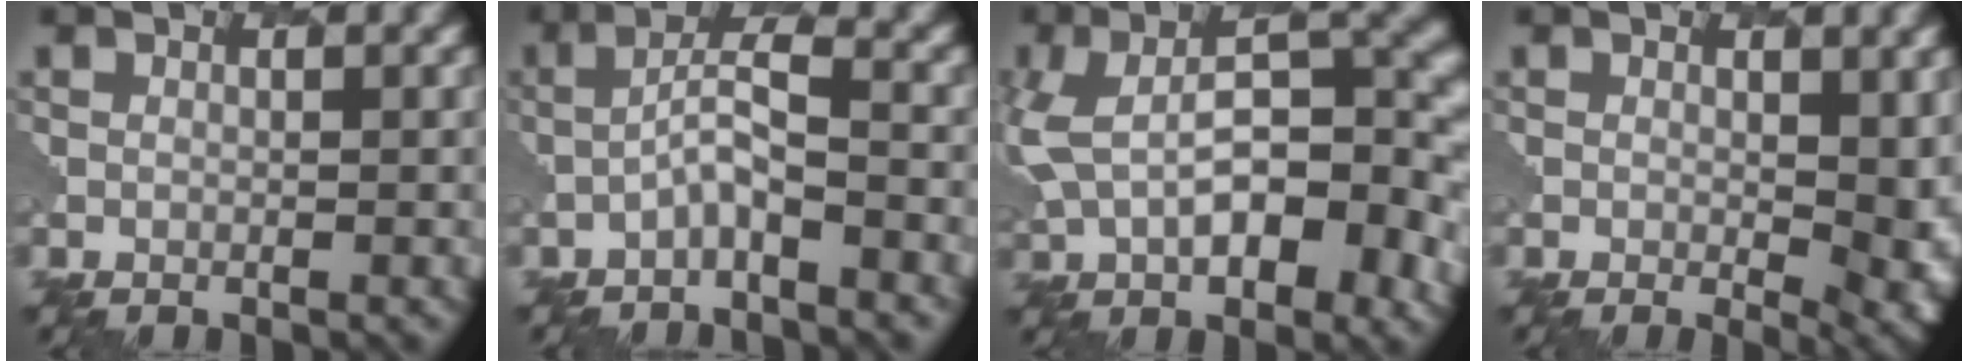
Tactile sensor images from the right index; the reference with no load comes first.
{"total": 2.8, "force": [-1.3, 0.5, 2.4], "torque": [-0.049, 0.016, -0.034]}
{"total": 10.2, "force": [-0.2, 5.5, 8.6], "torque": [-0.148, 0.011, -0.005]}
{"total": 7.1, "force": [0.1, 3.3, 6.3], "torque": [-0.076, -0.008, 0.009]}